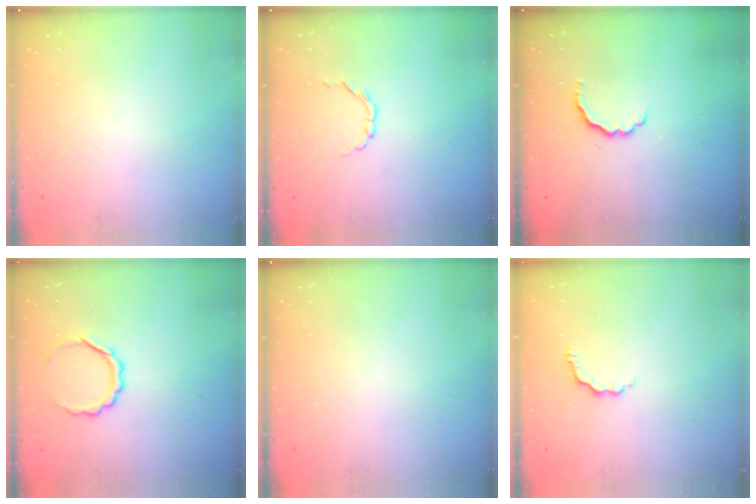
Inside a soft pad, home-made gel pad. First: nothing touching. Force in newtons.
{"total": 2.1, "press": 1.9, "slide": 0.7}
{"total": 4.1, "press": 4.0, "slide": 0.9}
{"total": 6.6, "press": 6.5, "slide": 0.8}
{"total": 0.0}
{"total": 3.3, "press": 3.3, "slide": 0.6}